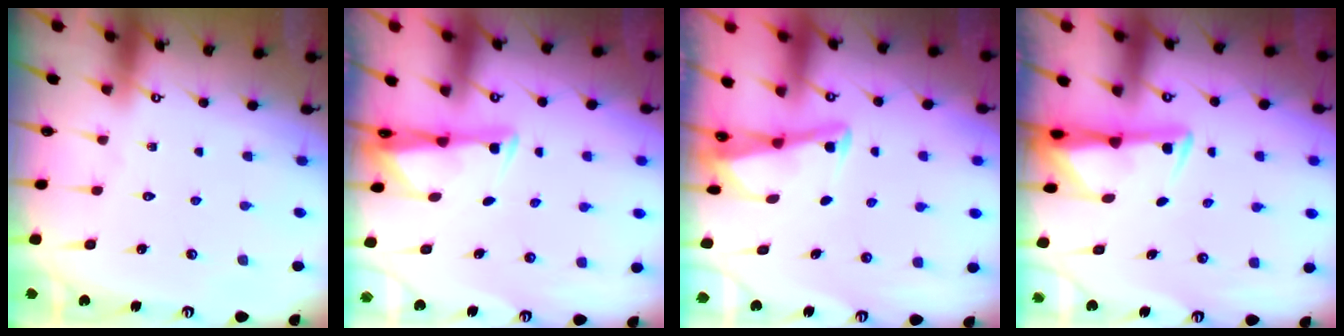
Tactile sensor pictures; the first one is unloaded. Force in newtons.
{"total": 2.9, "press": 2.9, "slide": 0.4}
{"total": 2.8, "press": 2.8, "slide": 0.4}
{"total": 2.8, "press": 2.7, "slide": 0.6}